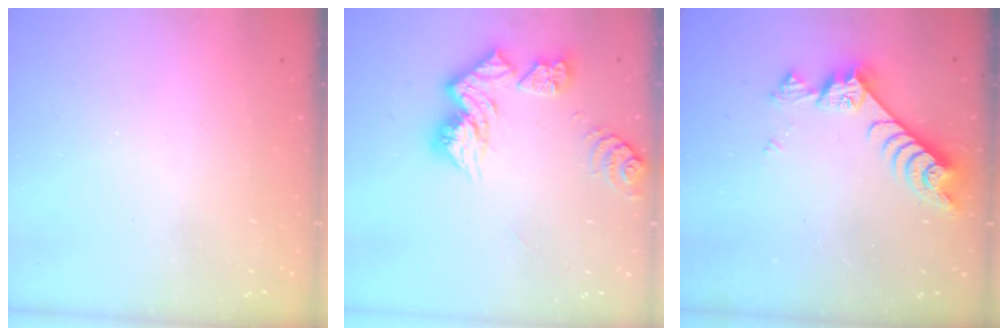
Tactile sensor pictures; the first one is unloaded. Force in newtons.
{"total": 13.1, "press": 13.0, "slide": 1.4}
{"total": 7.6, "press": 7.5, "slide": 1.0}